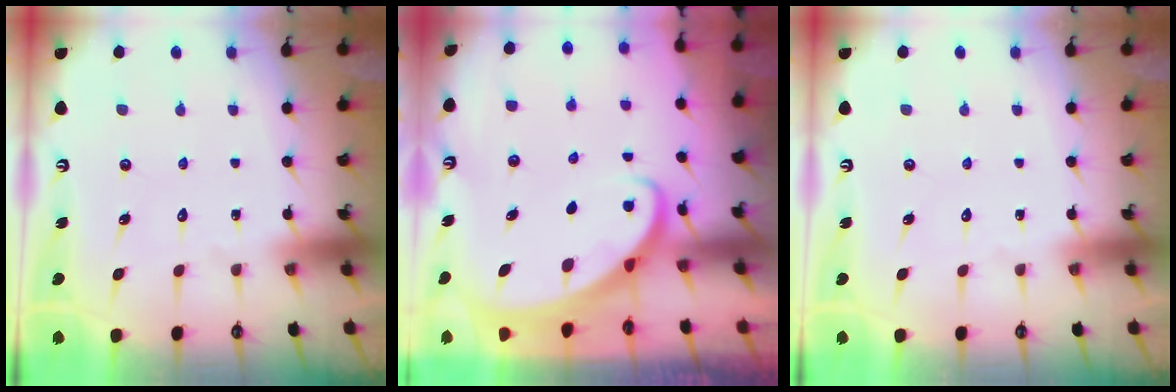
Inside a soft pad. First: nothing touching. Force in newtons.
{"total": 2.6, "press": 2.6, "slide": 0.3}
{"total": 0.0}